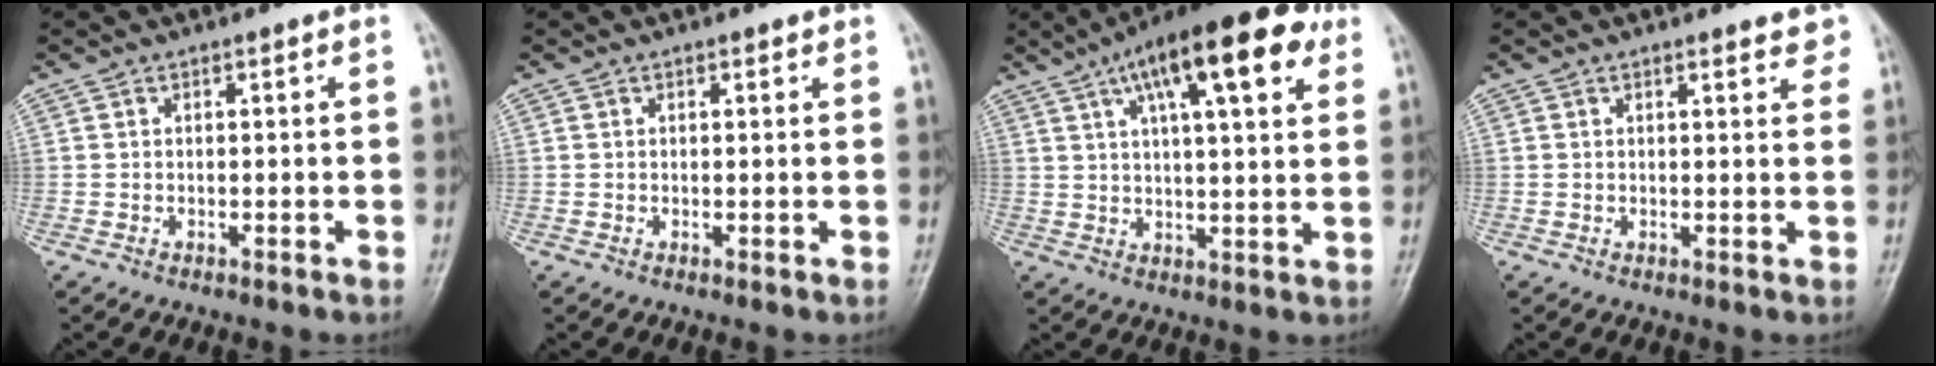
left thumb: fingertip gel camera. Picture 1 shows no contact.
{"total": 0.8, "force": [0.5, 0.4, 0.4], "torque": [-0.004, -0.002, 0.004]}
{"total": 17.9, "force": [8.9, 5.7, 14.4], "torque": [-0.205, 0.000, 0.132]}
{"total": 3.4, "force": [2.7, 1.1, 1.8], "torque": [-0.001, -0.008, 0.026]}